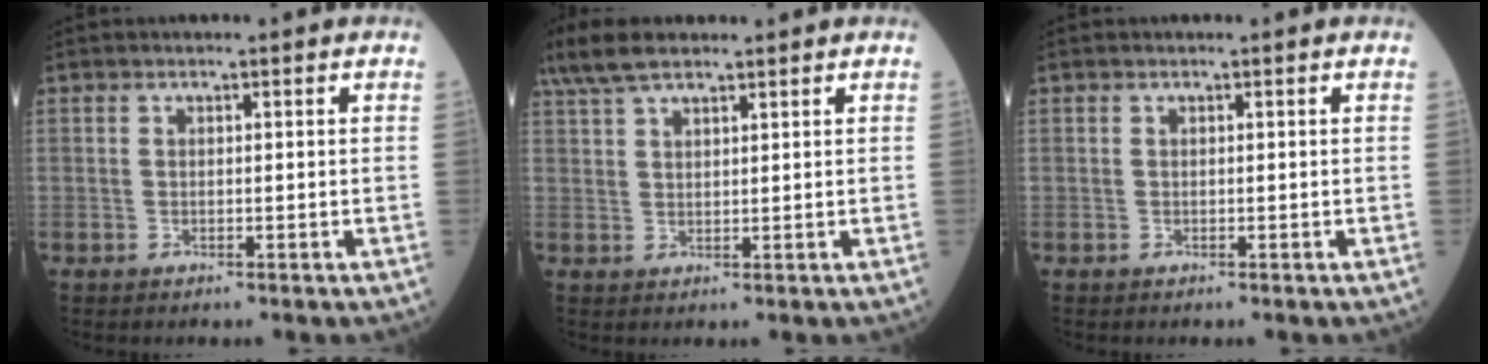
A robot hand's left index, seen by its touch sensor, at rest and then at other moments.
{"total": 6.4, "force": [5.0, 1.7, 3.6], "torque": [-0.085, 0.023, 0.101]}
{"total": 0.0}